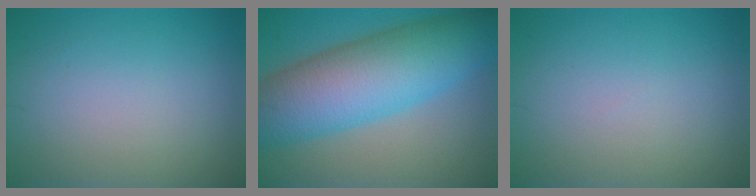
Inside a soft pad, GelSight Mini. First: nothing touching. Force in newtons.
{"total": 11.7, "press": 11.7, "slide": 0.1}
{"total": 0.0}